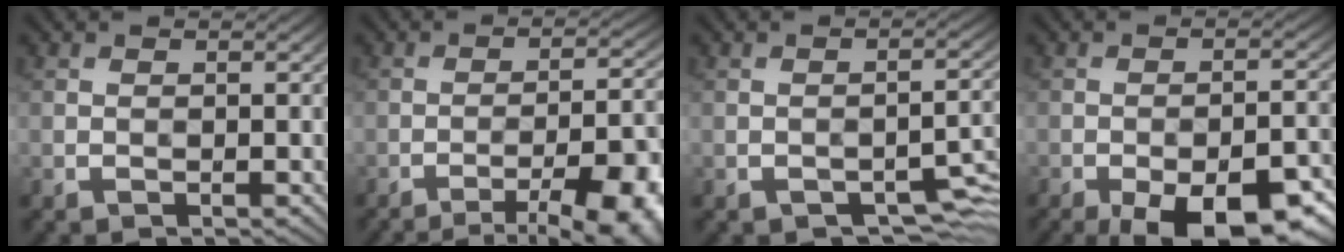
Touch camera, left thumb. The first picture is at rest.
{"total": 13.9, "force": [-8.4, 3.7, 10.5], "torque": [-0.130, 0.007, -0.113]}
{"total": 4.7, "force": [-2.8, 1.9, 3.2], "torque": [-0.039, 0.001, -0.034]}
{"total": 15.5, "force": [-10.5, 5.8, 9.8], "torque": [-0.114, -0.013, -0.141]}